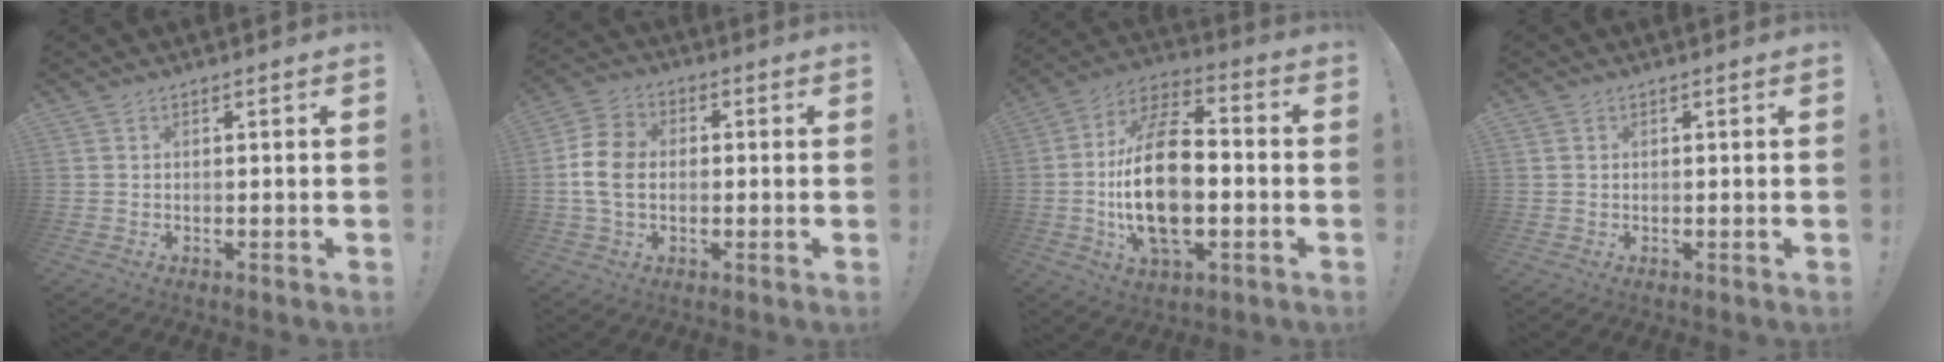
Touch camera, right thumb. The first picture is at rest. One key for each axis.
{"total": 11.1, "fx": -0.6, "fy": 8.1, "fz": 7.6, "tx": -0.141, "ty": 0.007, "tz": -0.011}
{"total": 22.6, "fx": -2.4, "fy": 12.1, "fz": 18.9, "tx": -0.346, "ty": 0.006, "tz": -0.040}
{"total": 0.9, "fx": 0.4, "fy": 0.8, "fz": 0.1, "tx": 0.000, "ty": 0.003, "tz": 0.007}